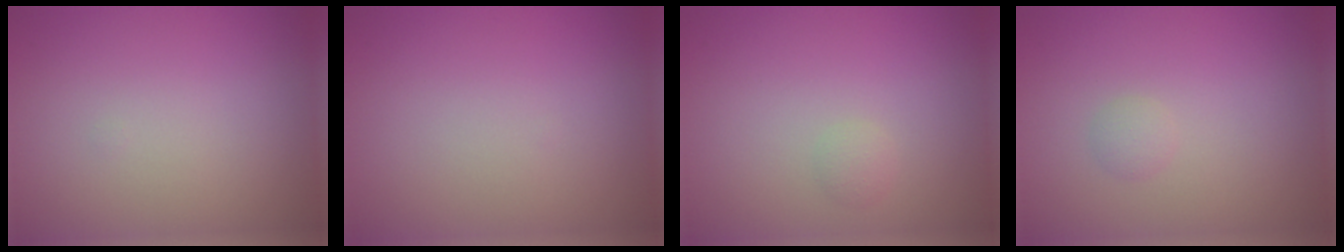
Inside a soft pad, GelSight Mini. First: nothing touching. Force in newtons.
{"total": 0.0}
{"total": 0.8, "press": 0.8, "slide": 0.0}
{"total": 0.8, "press": 0.8, "slide": 0.1}